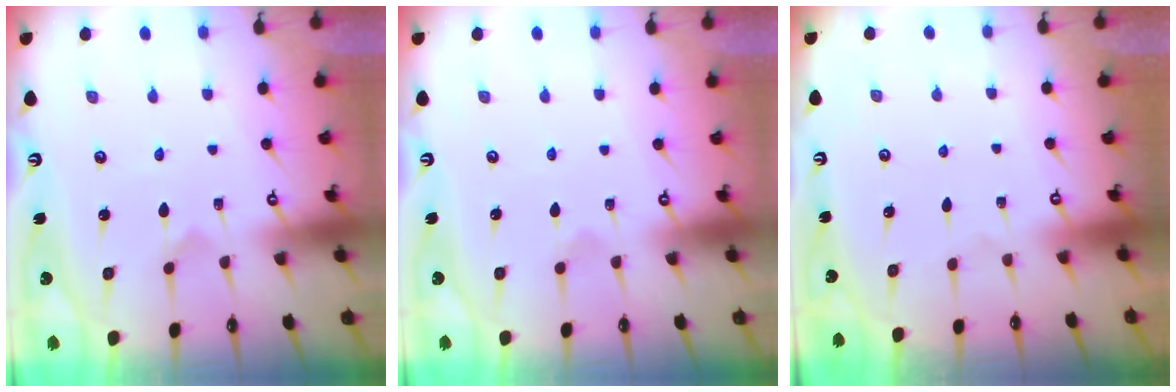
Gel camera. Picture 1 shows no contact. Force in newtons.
{"total": 1.9, "press": 1.8, "slide": 0.3}
{"total": 0.0}